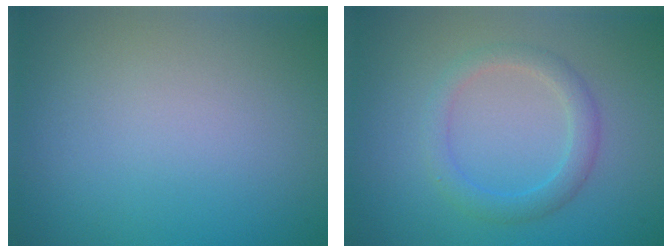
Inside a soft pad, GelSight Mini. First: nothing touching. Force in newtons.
{"total": 2.5, "press": 2.5, "slide": 0.2}